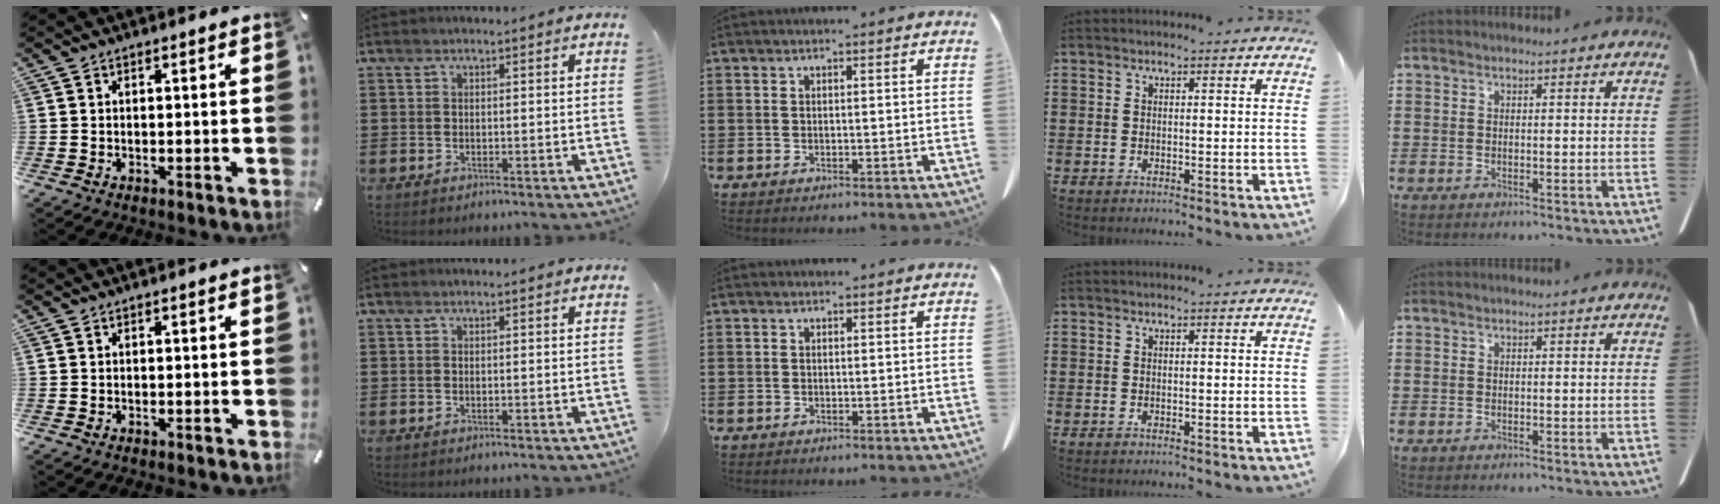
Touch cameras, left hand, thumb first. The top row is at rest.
{}